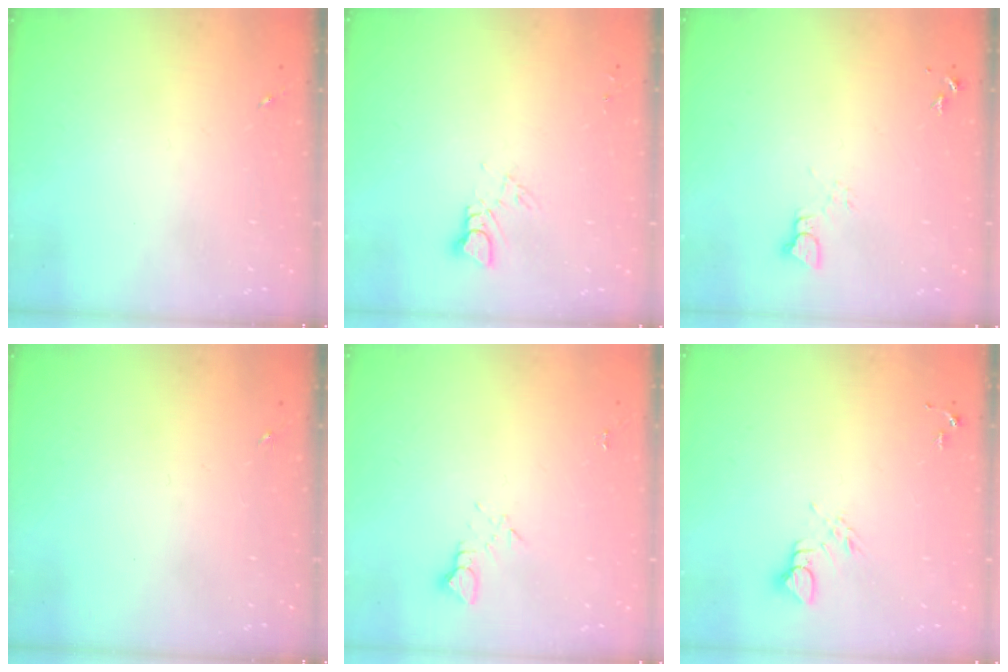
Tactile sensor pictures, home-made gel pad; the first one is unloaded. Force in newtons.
{"total": 3.6, "press": 3.6, "slide": 0.1}
{"total": 2.5, "press": 2.5, "slide": 0.1}
{"total": 0.0}
{"total": 2.7, "press": 2.7, "slide": 0.2}
{"total": 5.0, "press": 4.9, "slide": 0.5}